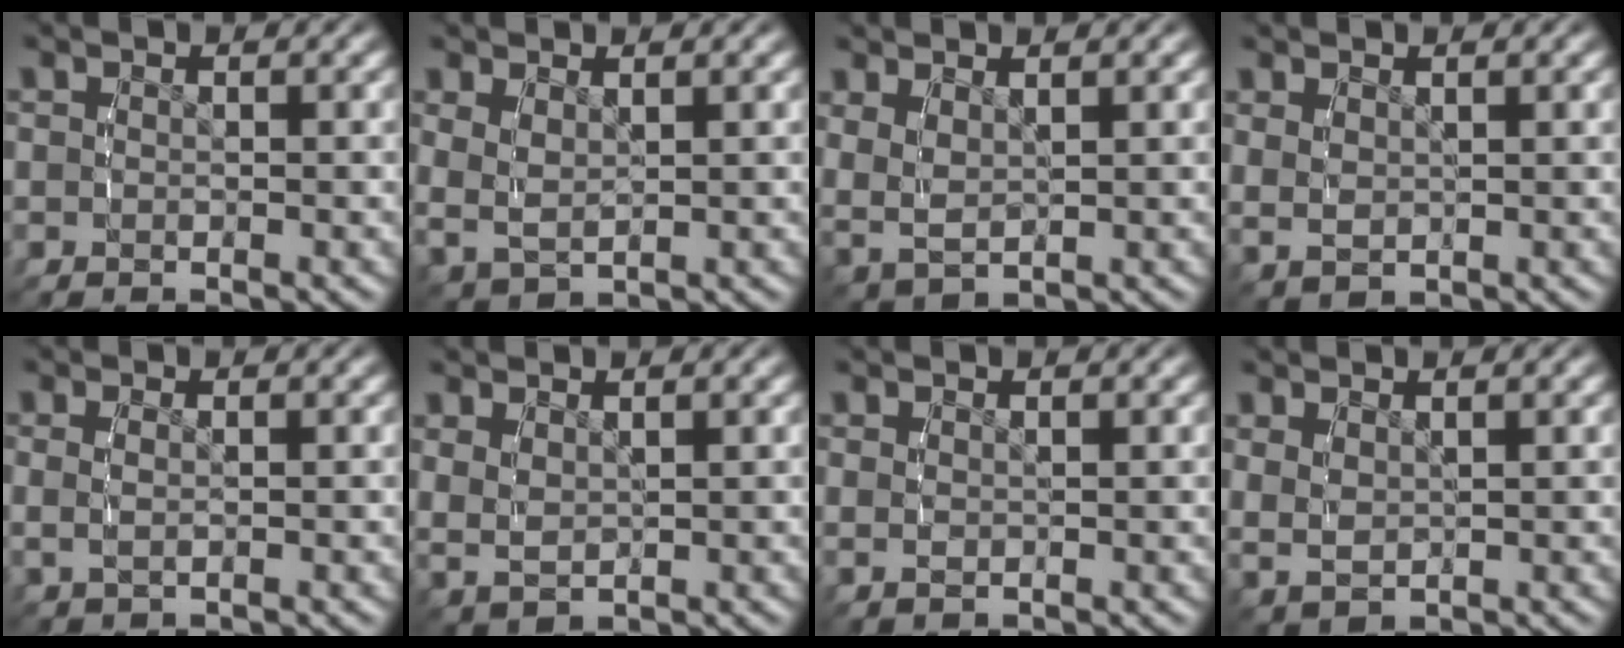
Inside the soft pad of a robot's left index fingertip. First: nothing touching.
{"total": 3.4, "force": [1.2, 2.6, 1.8], "torque": [-0.060, -0.009, 0.030]}
{"total": 4.3, "force": [1.5, 3.2, 2.3], "torque": [-0.076, -0.009, 0.033]}
{"total": 1.8, "force": [1.1, 1.0, 1.1], "torque": [-0.030, -0.002, 0.031]}
{"total": 1.1, "force": [0.4, 0.3, 1.0], "torque": [-0.023, -0.004, 0.013]}
{"total": 3.0, "force": [1.4, 2.1, 1.7], "torque": [-0.049, -0.004, 0.034]}
{"total": 0.9, "force": [0.6, 0.0, 0.7], "torque": [-0.014, 0.000, 0.018]}
{"total": 2.7, "force": [1.3, 1.8, 1.5], "torque": [-0.044, -0.004, 0.033]}